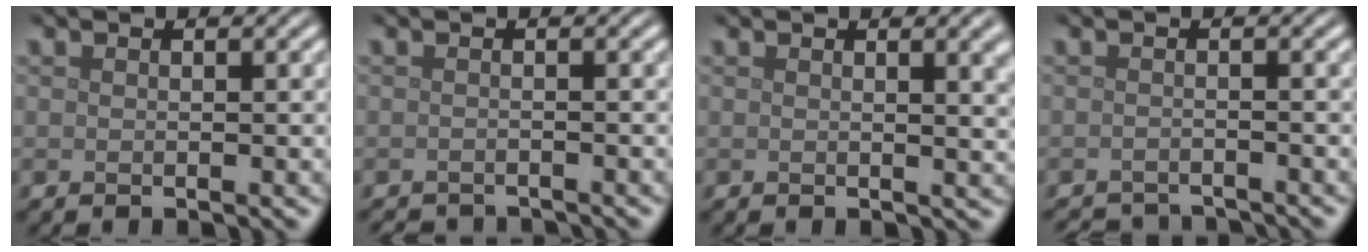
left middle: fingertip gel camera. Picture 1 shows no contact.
{"total": 2.8, "force": [-2.8, 0.2, 0.5], "torque": [-0.003, -0.011, -0.041]}
{"total": 3.6, "force": [1.3, 1.3, 3.1], "torque": [-0.025, 0.006, 0.017]}
{"total": 3.6, "force": [-3.5, 0.4, 0.5], "torque": [-0.011, -0.003, -0.055]}